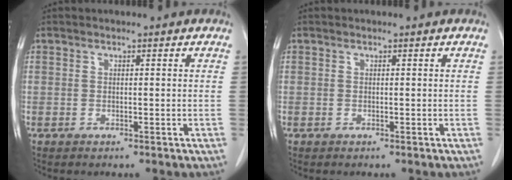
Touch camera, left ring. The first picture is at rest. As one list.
[{"total": 0.0}]